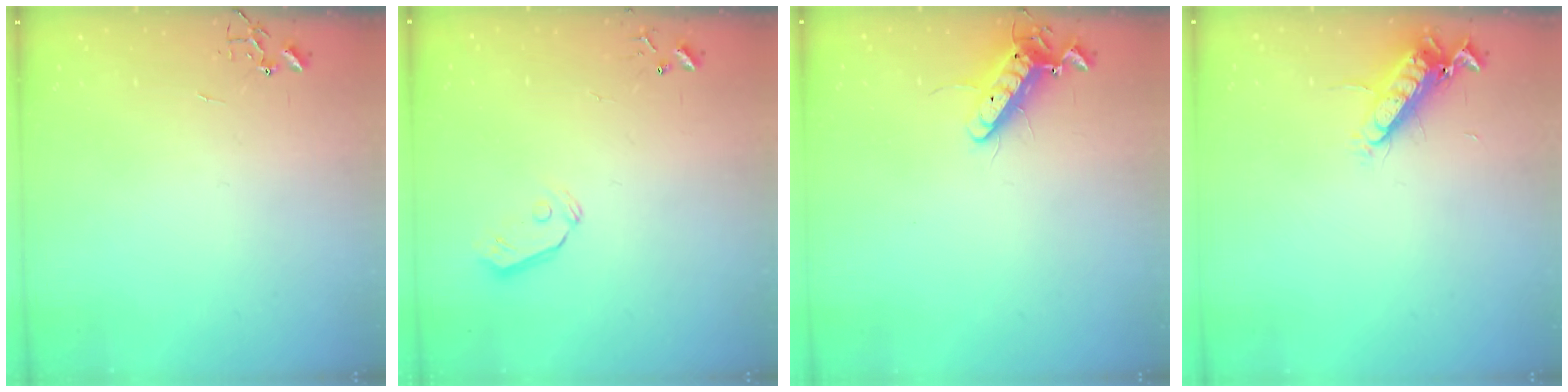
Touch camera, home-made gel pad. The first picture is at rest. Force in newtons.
{"total": 5.8, "press": 5.8, "slide": 0.5}
{"total": 11.6, "press": 11.4, "slide": 2.2}
{"total": 13.5, "press": 13.3, "slide": 1.9}